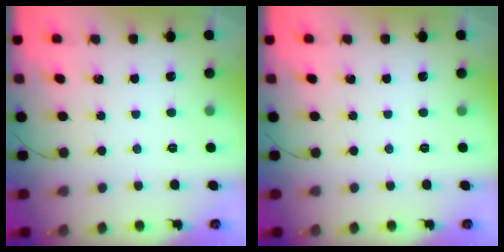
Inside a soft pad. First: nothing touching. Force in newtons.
{"total": 0.0}